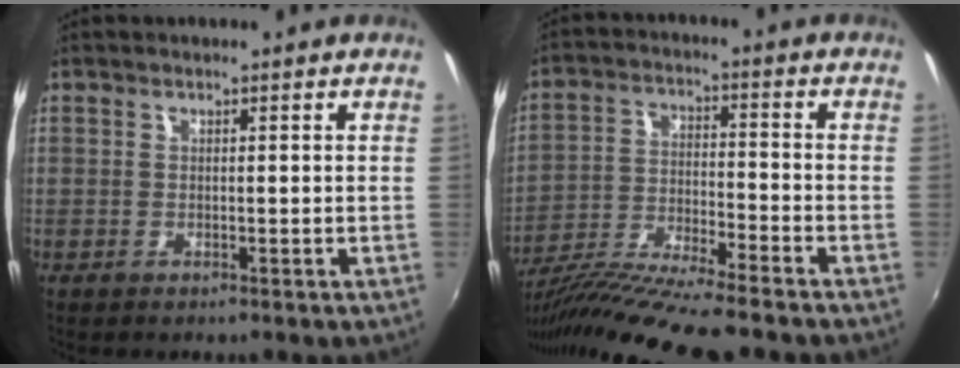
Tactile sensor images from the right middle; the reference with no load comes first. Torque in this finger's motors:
{"motor_torque": [0.95, -1.19, 0.29, 0.19]}